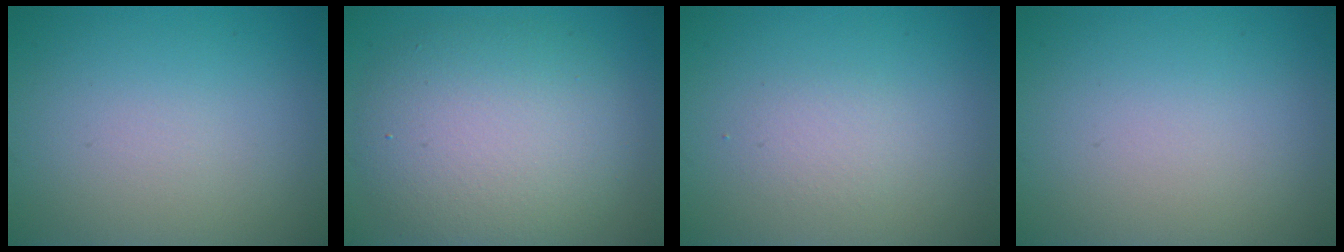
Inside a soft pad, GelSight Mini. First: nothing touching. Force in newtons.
{"total": 7.7, "press": 7.7, "slide": 0.8}
{"total": 1.4, "press": 1.4, "slide": 0.1}
{"total": 0.0}